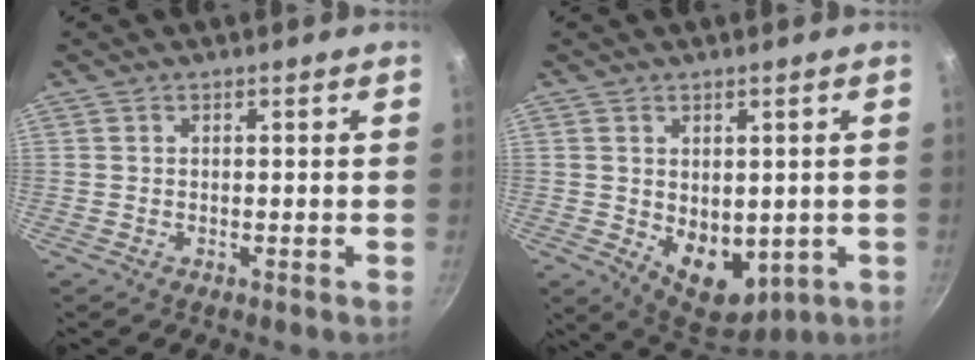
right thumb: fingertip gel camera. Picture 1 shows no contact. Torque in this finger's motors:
{"motor_torque": [-0.47, 0.71, 0.25, 0.34, 0.11]}